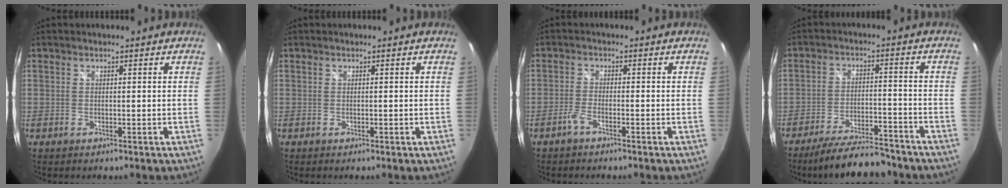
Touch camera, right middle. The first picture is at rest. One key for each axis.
{"total": 0.0}
{"total": 2.4, "fx": -1.9, "fy": 0.5, "fz": 1.4, "tx": -0.044, "ty": 0.002, "tz": -0.042}
{"total": 12.9, "fx": -11.3, "fy": 2.7, "fz": 5.7, "tx": -0.118, "ty": -0.007, "tz": -0.174}